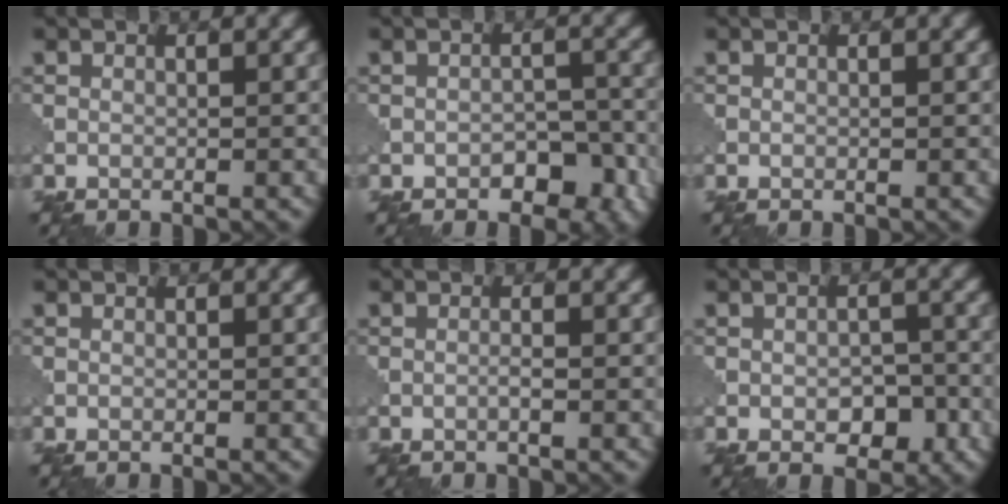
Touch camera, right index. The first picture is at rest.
{"total": 3.8, "force": [-2.0, 2.2, 2.3], "torque": [-0.027, -0.001, -0.026]}
{"total": 0.0}
{"total": 0.0}
{"total": 0.7, "force": [-0.3, 0.0, 0.6], "torque": [-0.012, 0.001, -0.008]}
{"total": 3.2, "force": [-1.0, 1.8, 2.4], "torque": [-0.031, -0.003, -0.012]}